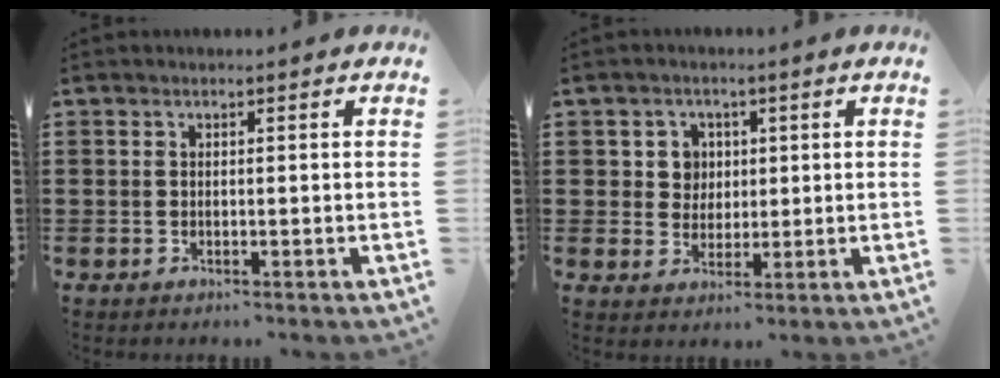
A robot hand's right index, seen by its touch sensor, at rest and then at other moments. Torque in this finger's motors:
{"motor_torque": [0.29, 0.29, 0.07, 0.01]}